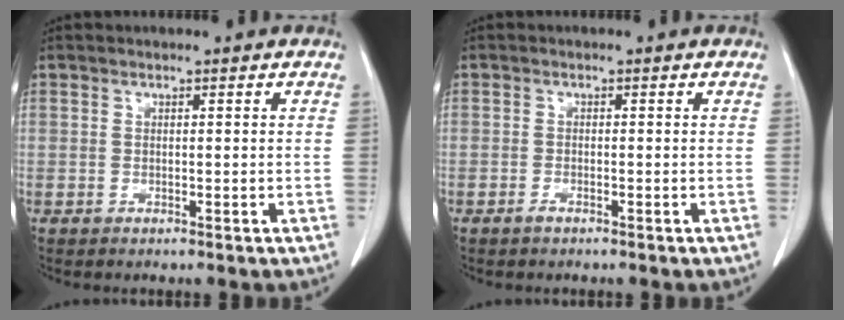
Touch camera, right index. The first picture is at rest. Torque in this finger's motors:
{"motor_torque": [0.14, -0.10, 0.05, 0.02]}